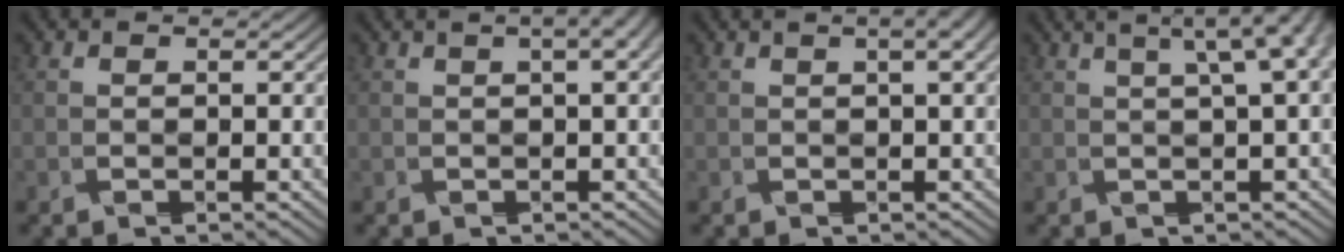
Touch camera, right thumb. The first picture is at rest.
{"total": 3.4, "force": [1.0, 1.0, 3.1], "torque": [-0.061, 0.000, 0.025]}
{"total": 2.7, "force": [0.9, 0.6, 2.5], "torque": [-0.052, 0.000, 0.021]}
{"total": 7.1, "force": [2.5, 1.0, 6.6], "torque": [-0.099, 0.018, 0.041]}